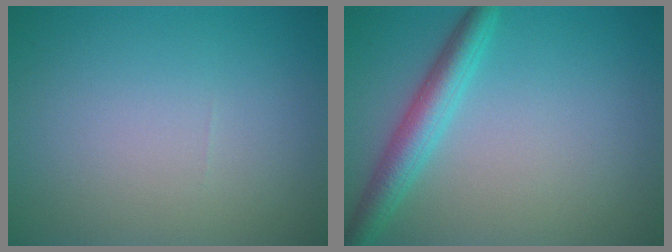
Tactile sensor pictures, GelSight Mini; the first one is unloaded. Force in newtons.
{"total": 3.7, "press": 3.7, "slide": 0.1}